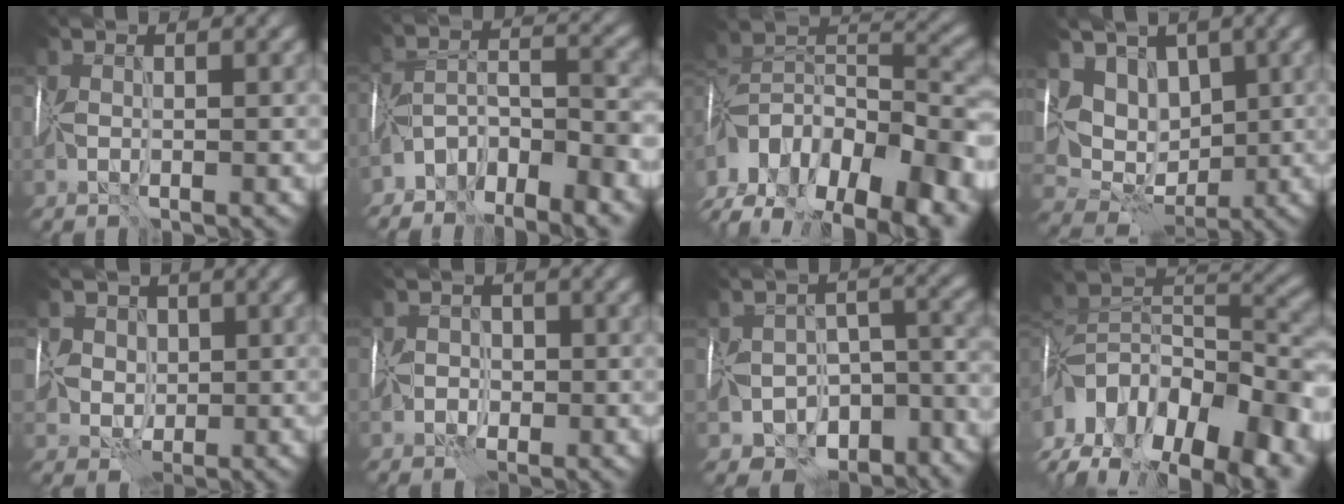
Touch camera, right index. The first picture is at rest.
{"total": 7.3, "force": [-5.5, 2.3, 4.2], "torque": [-0.060, 0.010, -0.104]}
{"total": 14.7, "force": [-7.2, 8.1, 10.0], "torque": [-0.185, 0.023, -0.105]}
{"total": 7.0, "force": [3.1, 5.3, 3.4], "torque": [-0.045, 0.005, 0.046]}
{"total": 3.7, "force": [1.5, 3.3, 0.8], "torque": [-0.004, 0.011, 0.017]}
{"total": 0.8, "force": [-0.3, 0.7, -0.3], "torque": [0.015, 0.006, -0.006]}
{"total": 8.3, "force": [-5.9, 5.1, 2.8], "torque": [-0.023, -0.001, -0.079]}
{"total": 15.2, "force": [-6.2, 8.3, 11.1], "torque": [-0.206, 0.009, -0.089]}